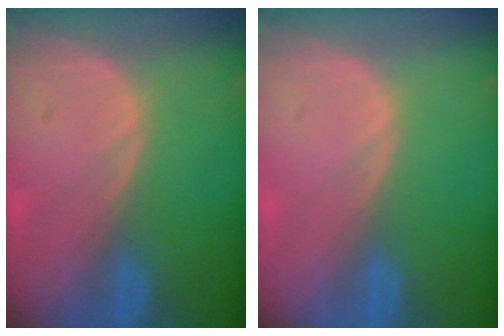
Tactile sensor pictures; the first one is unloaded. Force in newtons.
{"total": 0.0}